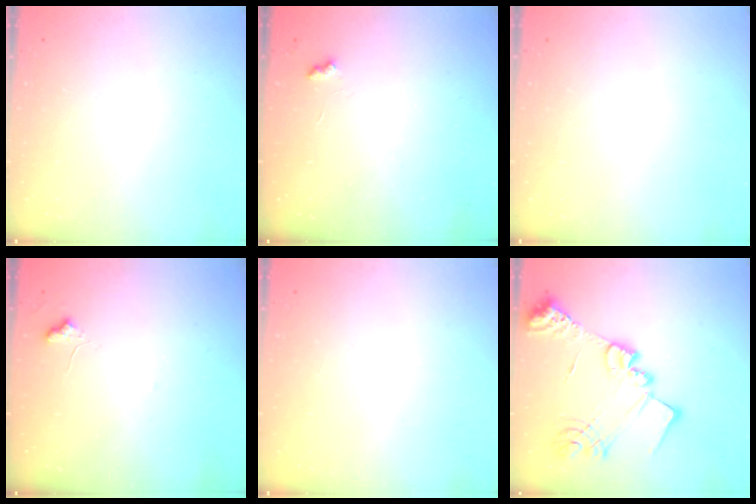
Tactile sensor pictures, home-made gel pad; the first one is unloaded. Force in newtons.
{"total": 3.8, "press": 3.8, "slide": 0.6}
{"total": 0.0}
{"total": 7.3, "press": 7.2, "slide": 0.9}
{"total": 0.9, "press": 0.9, "slide": 0.3}
{"total": 18.9, "press": 18.8, "slide": 1.5}